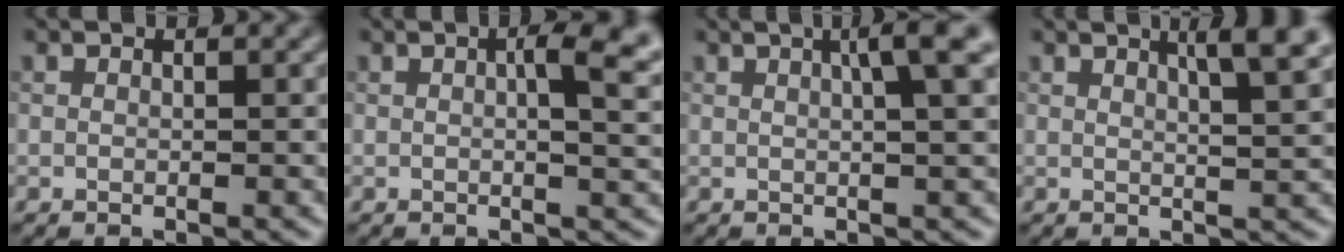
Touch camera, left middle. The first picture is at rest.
{"total": 5.3, "force": [1.2, 1.7, 4.9], "torque": [-0.057, 0.006, 0.015]}
{"total": 4.8, "force": [1.5, 0.9, 4.5], "torque": [-0.053, 0.016, 0.018]}
{"total": 4.6, "force": [2.4, 0.9, 3.8], "torque": [-0.041, 0.011, 0.026]}